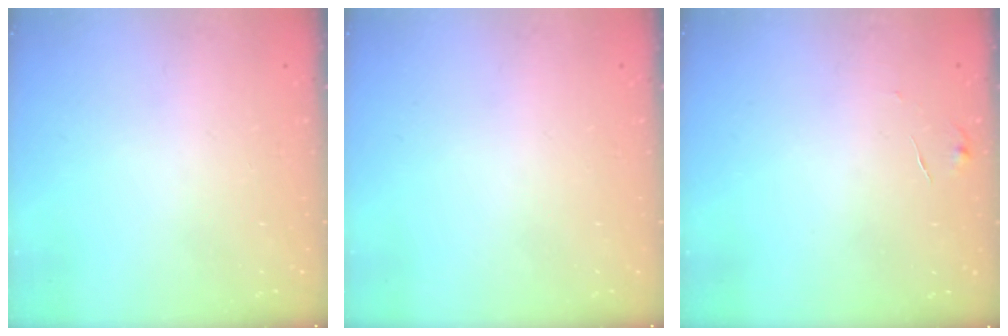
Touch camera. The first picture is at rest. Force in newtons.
{"total": 0.0}
{"total": 5.4, "press": 5.4, "slide": 0.3}